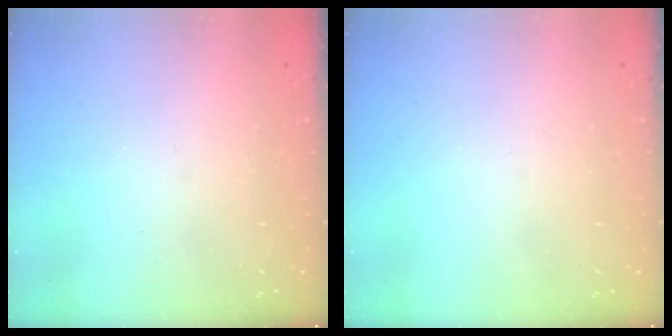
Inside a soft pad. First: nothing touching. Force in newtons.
{"total": 0.0}